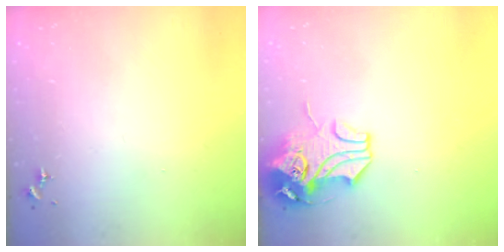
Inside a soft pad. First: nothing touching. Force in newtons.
{"total": 10.3, "press": 10.2, "slide": 1.7}